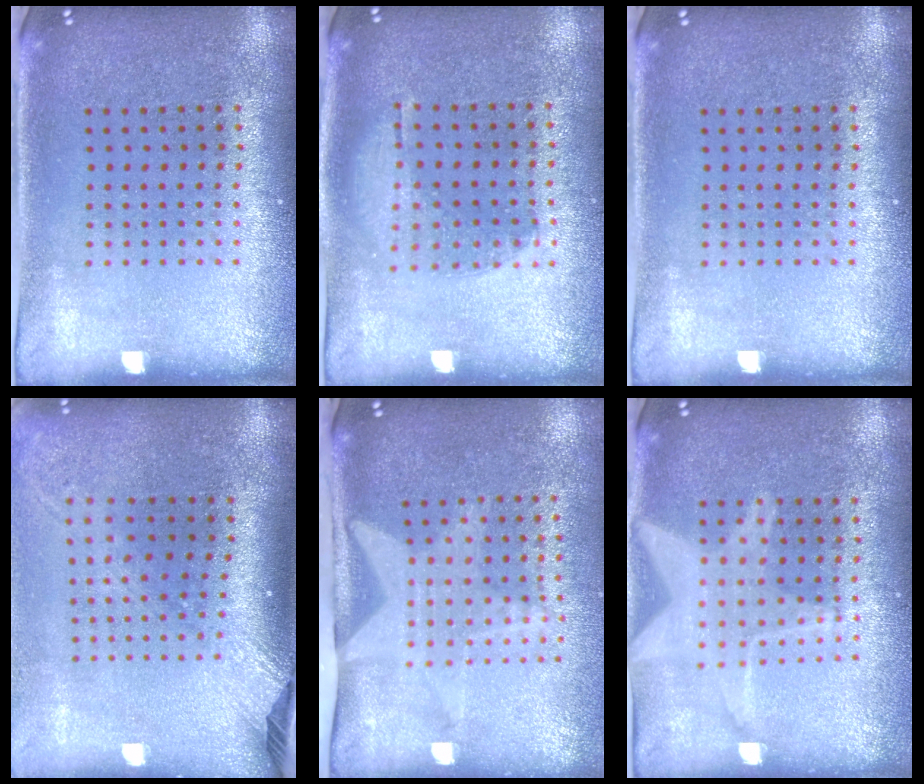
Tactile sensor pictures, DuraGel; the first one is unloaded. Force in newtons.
{"total": 1.1, "press": 0.9, "slide": 0.5}
{"total": 0.0}
{"total": 2.4, "press": 1.8, "slide": 1.7}
{"total": 1.7, "press": 1.5, "slide": 0.7}
{"total": 1.8, "press": 1.8, "slide": 0.1}